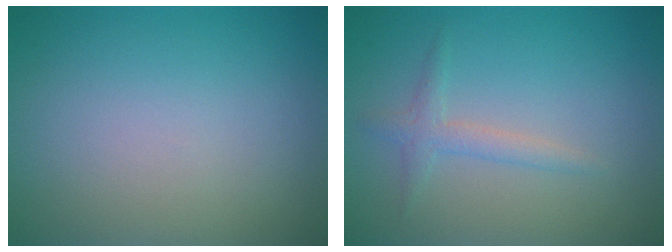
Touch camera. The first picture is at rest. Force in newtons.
{"total": 1.7, "press": 1.7, "slide": 0.1}